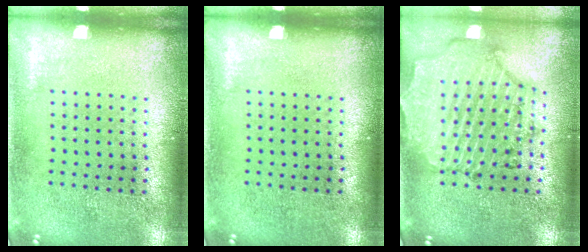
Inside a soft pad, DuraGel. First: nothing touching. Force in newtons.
{"total": 0.0}
{"total": 1.7, "press": 1.7, "slide": 0.3}